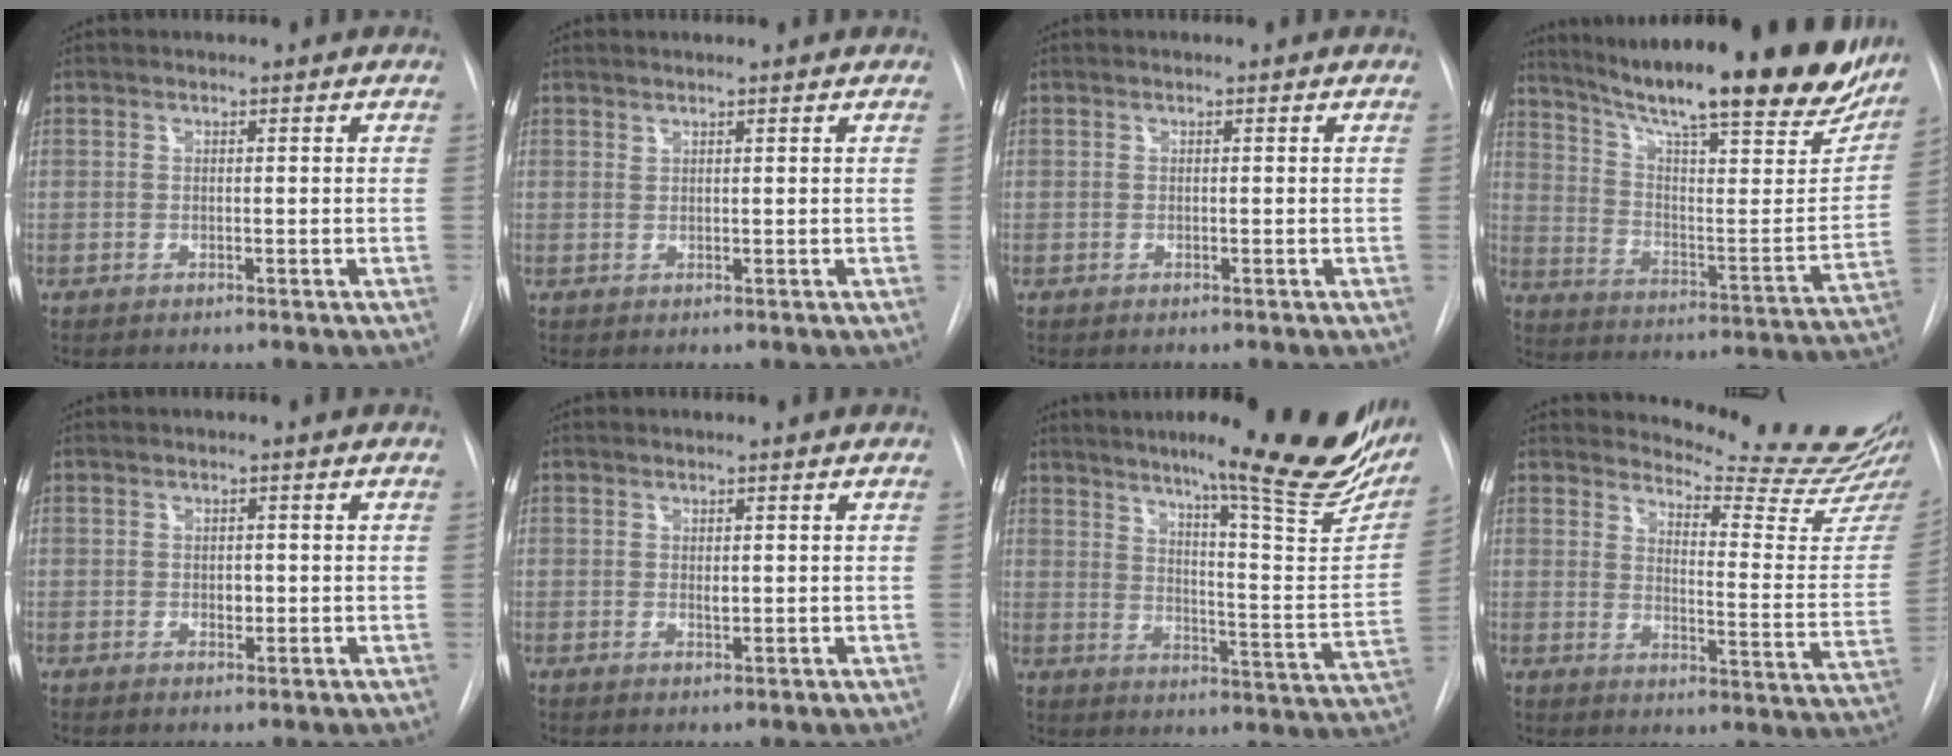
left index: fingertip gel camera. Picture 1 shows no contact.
{"total": 1.4, "force": [1.4, -0.2, 0.3], "torque": [-0.006, 0.006, 0.024]}
{"total": 0.0}
{"total": 30.6, "force": [24.8, 4.8, 17.3], "torque": [-0.266, -0.066, 0.330]}
{"total": 1.2, "force": [-0.2, 0.8, 0.8], "torque": [-0.011, -0.002, -0.001]}
{"total": 0.8, "force": [0.2, 0.3, 0.7], "torque": [-0.011, -0.006, 0.004]}
{"total": 25.6, "force": [19.4, 2.2, 16.6], "torque": [-0.220, -0.058, 0.247]}
{"total": 16.4, "force": [16.0, -1.1, 3.7], "torque": [-0.059, -0.136, 0.187]}